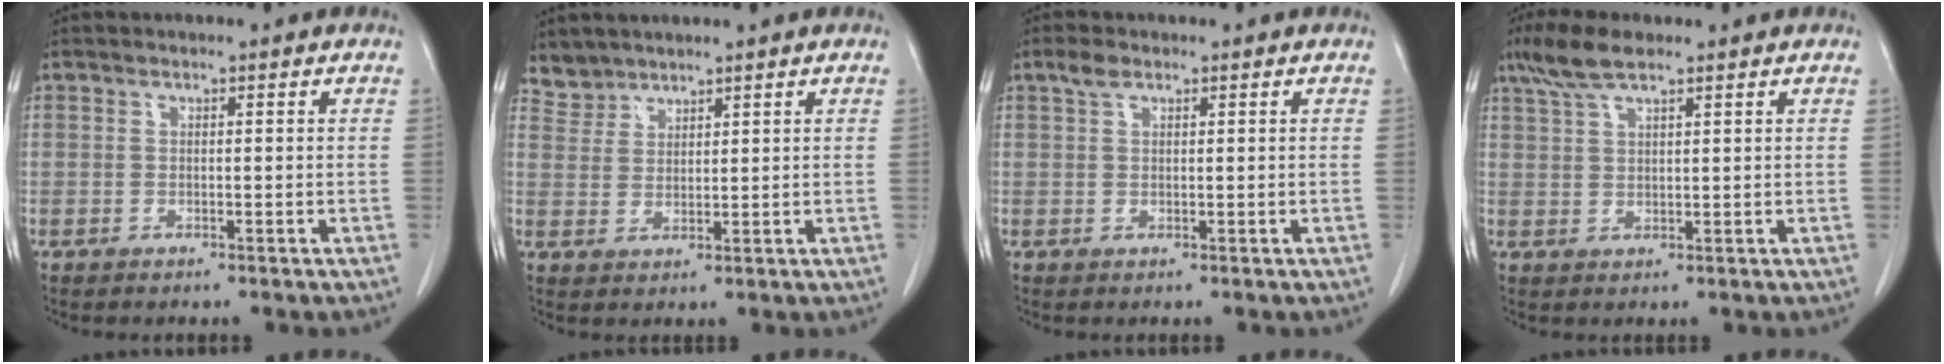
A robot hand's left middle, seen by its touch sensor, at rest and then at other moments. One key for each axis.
{"total": 3.2, "fx": 2.9, "fy": 1.1, "fz": -0.7, "tx": 0.018, "ty": 0.006, "tz": 0.059}
{"total": 1.2, "fx": 0.8, "fy": 0.5, "fz": 0.7, "tx": -0.017, "ty": 0.010, "tz": 0.017}
{"total": 5.7, "fx": 4.2, "fy": 1.2, "fz": 3.7, "tx": -0.085, "ty": 0.016, "tz": 0.082}